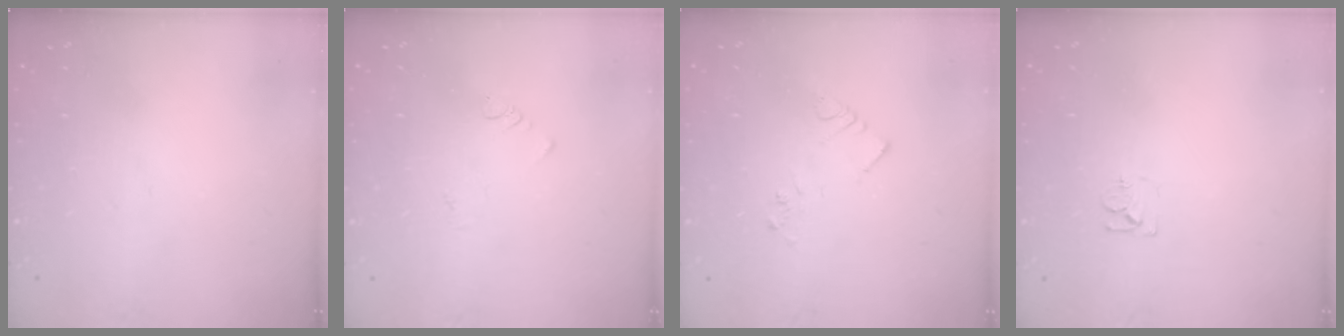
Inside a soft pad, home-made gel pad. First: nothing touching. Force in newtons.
{"total": 1.1, "press": 1.1, "slide": 0.3}
{"total": 5.2, "press": 5.2, "slide": 0.5}
{"total": 5.0, "press": 5.0, "slide": 0.5}